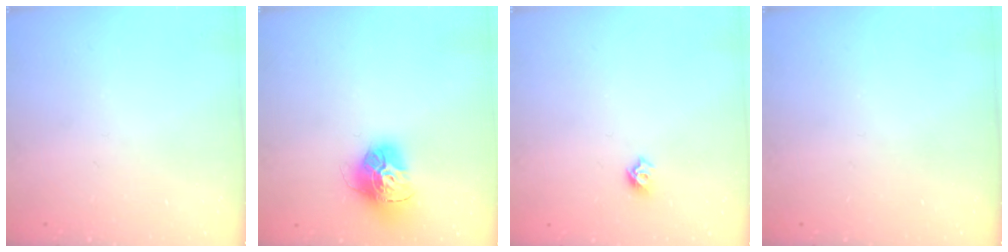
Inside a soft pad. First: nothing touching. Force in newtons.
{"total": 14.8, "press": 14.8, "slide": 1.6}
{"total": 4.9, "press": 4.8, "slide": 0.8}
{"total": 0.0}